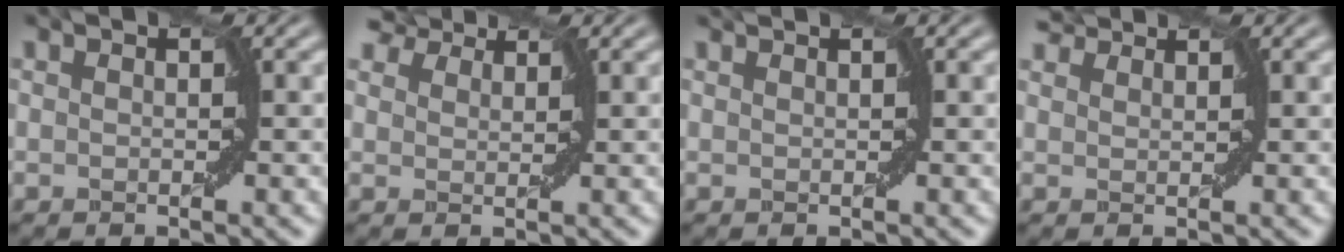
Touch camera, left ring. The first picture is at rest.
{"total": 5.4, "force": [4.4, 2.3, 2.0], "torque": [-0.056, 0.010, 0.070]}
{"total": 0.7, "force": [0.6, 0.0, 0.2], "torque": [-0.007, 0.001, 0.007]}
{"total": 2.5, "force": [2.4, 0.6, 0.6], "torque": [-0.013, 0.008, 0.037]}